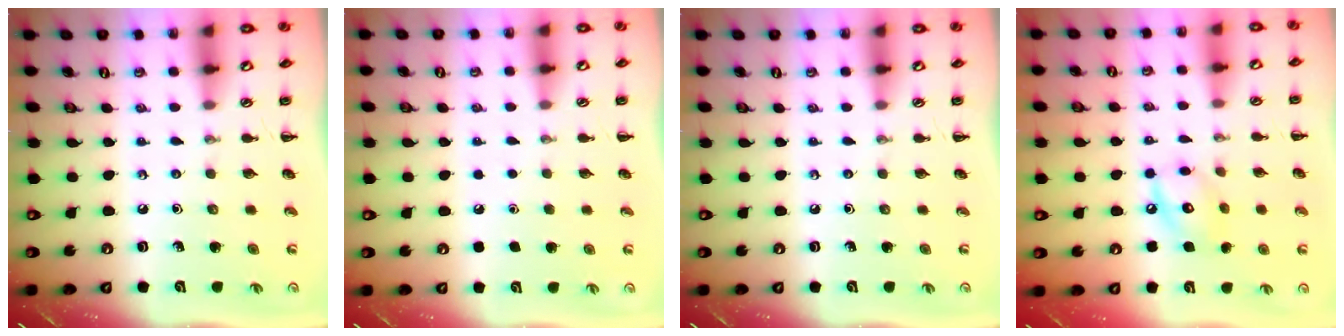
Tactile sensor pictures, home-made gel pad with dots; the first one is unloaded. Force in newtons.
{"total": 1.6, "press": 1.6, "slide": 0.1}
{"total": 0.0}
{"total": 9.9, "press": 9.9, "slide": 0.5}